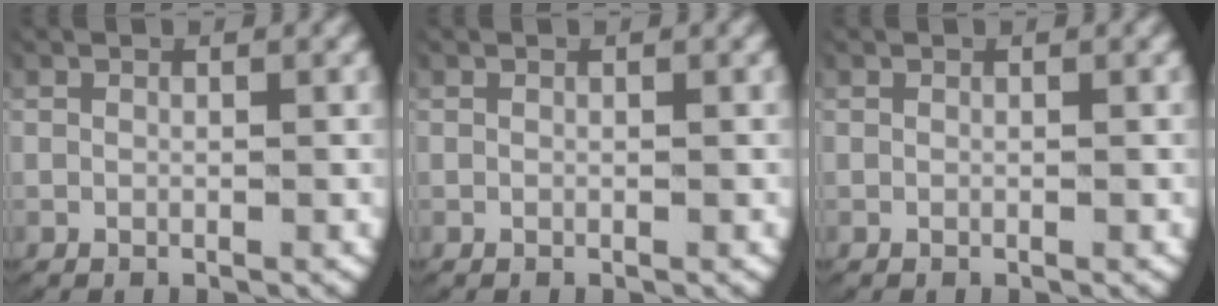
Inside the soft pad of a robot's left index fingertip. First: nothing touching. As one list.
[{"total": 0.0}, {"total": 0.0}]